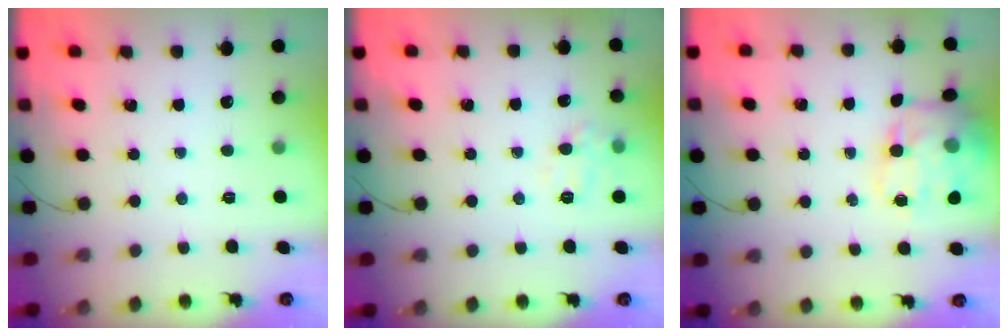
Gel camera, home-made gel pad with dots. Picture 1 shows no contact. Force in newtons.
{"total": 8.6, "press": 8.5, "slide": 1.3}
{"total": 13.8, "press": 13.6, "slide": 2.3}